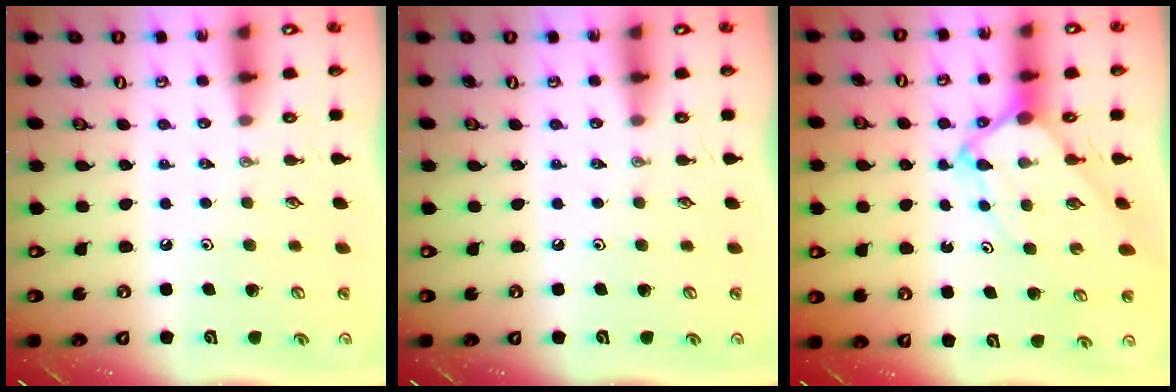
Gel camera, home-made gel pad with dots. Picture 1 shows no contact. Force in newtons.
{"total": 0.0}
{"total": 5.6, "press": 5.6, "slide": 0.6}